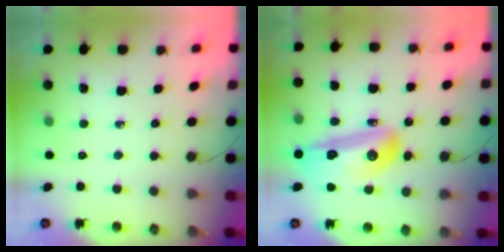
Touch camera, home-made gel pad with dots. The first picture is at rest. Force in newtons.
{"total": 27.5, "press": 21.3, "slide": 17.4}